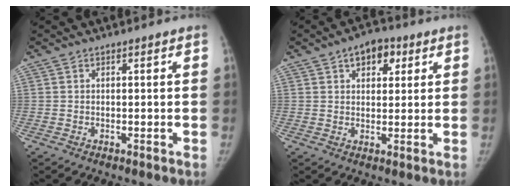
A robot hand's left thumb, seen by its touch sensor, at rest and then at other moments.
{"total": 6.7, "force": [3.1, 4.2, 4.1], "torque": [-0.028, -0.005, 0.040]}